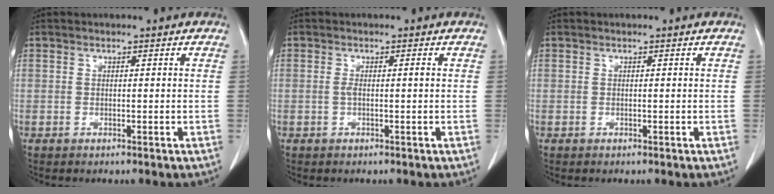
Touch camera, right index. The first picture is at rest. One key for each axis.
{"total": 1.2, "fx": -0.1, "fy": 0.0, "fz": 1.2, "tx": -0.024, "ty": 0.000, "tz": 0.000}
{"total": 0.0}